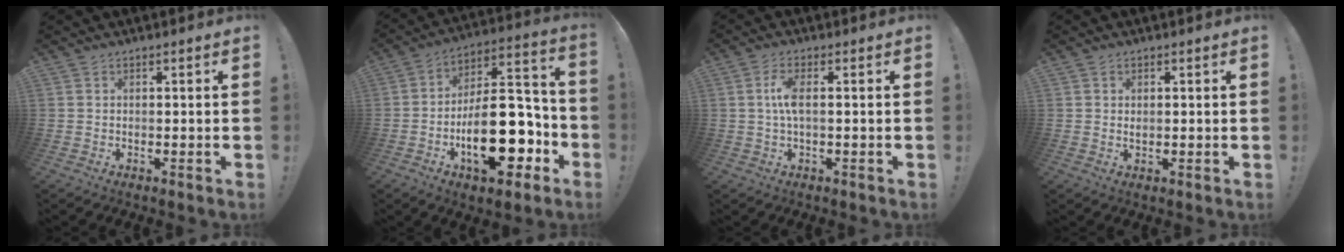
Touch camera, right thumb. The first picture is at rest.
{"total": 24.9, "force": [-8.4, 11.7, 20.3], "torque": [-0.328, 0.062, -0.119]}
{"total": 5.5, "force": [0.2, 1.7, 5.2], "torque": [-0.097, -0.001, 0.002]}
{"total": 0.6, "force": [0.3, 0.5, 0.3], "torque": [-0.001, -0.001, 0.006]}